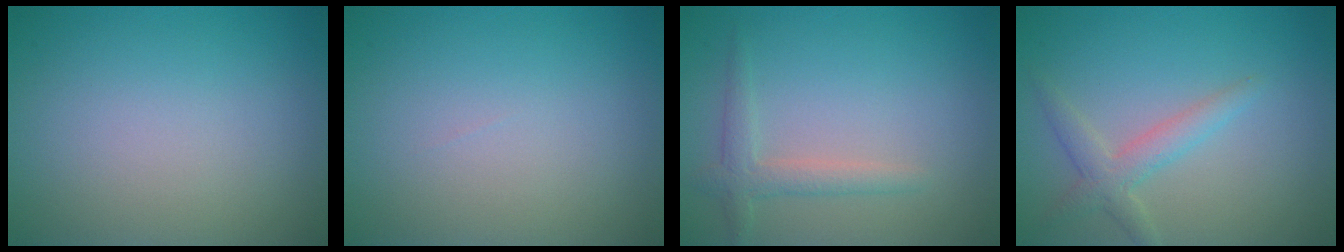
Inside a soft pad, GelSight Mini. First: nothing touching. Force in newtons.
{"total": 0.0}
{"total": 2.1, "press": 2.1, "slide": 0.1}
{"total": 2.5, "press": 2.5, "slide": 0.1}